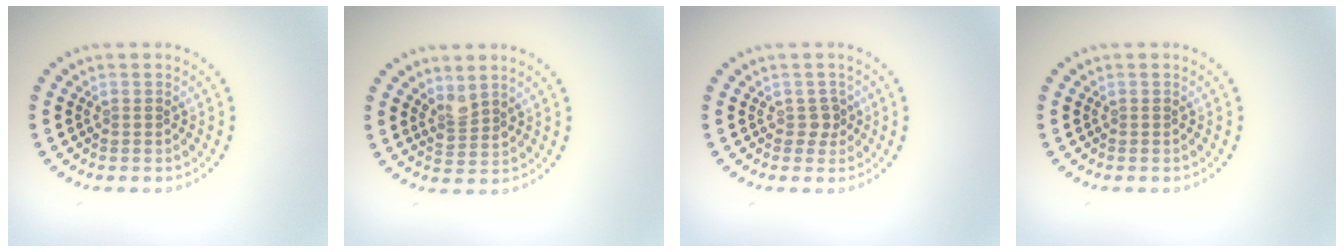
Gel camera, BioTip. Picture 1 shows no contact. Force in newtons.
{"total": 1.8, "press": 1.4, "slide": 1.1}
{"total": 1.2, "press": 1.0, "slide": 0.6}
{"total": 0.0}